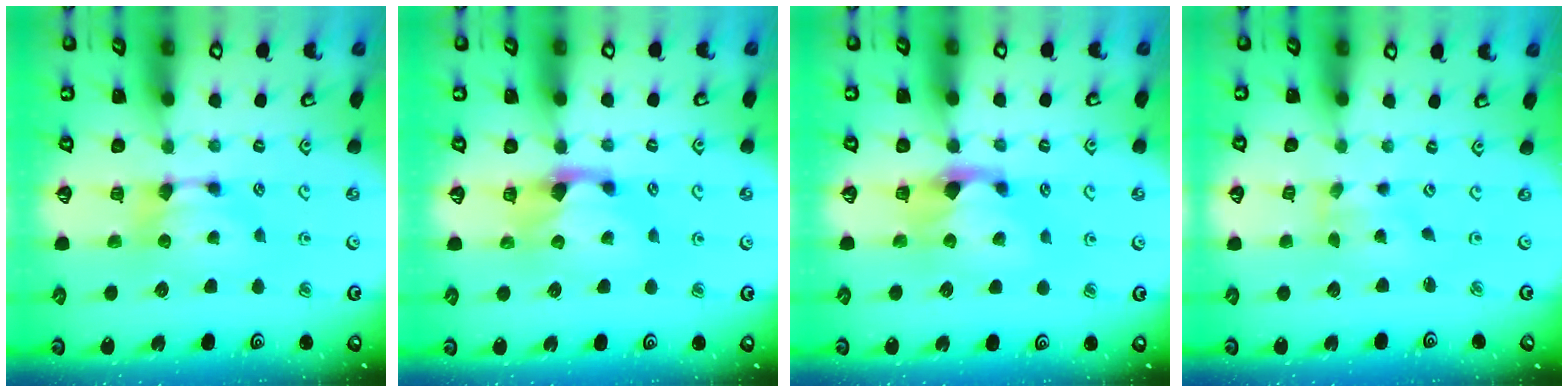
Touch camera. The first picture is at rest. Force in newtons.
{"total": 1.2, "press": 0.9, "slide": 0.9}
{"total": 1.8, "press": 1.2, "slide": 1.4}
{"total": 2.6, "press": 2.4, "slide": 1.0}